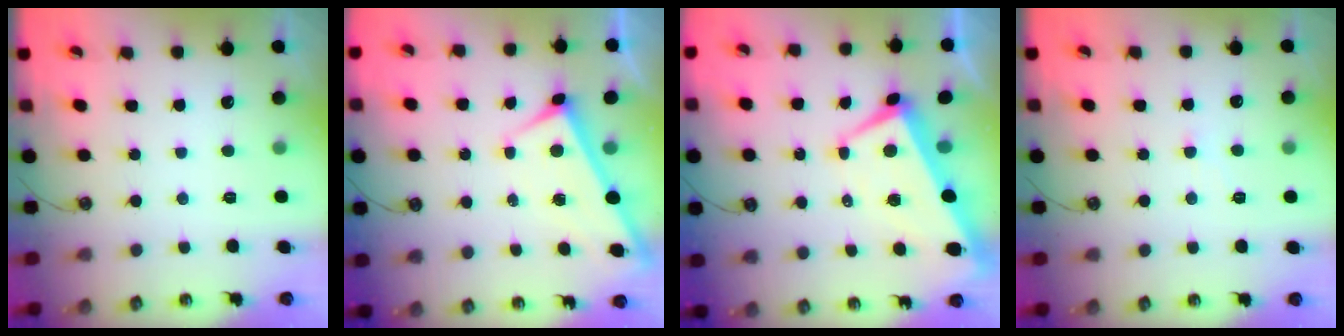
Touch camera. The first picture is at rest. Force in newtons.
{"total": 1.9, "press": 1.9, "slide": 0.2}
{"total": 2.2, "press": 1.9, "slide": 1.1}
{"total": 0.9, "press": 0.8, "slide": 0.3}